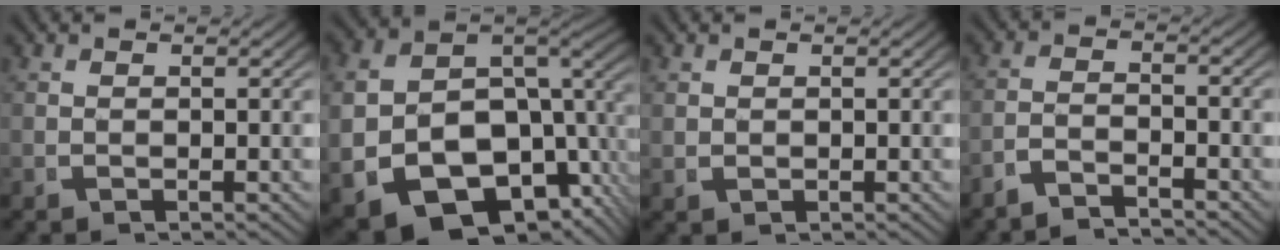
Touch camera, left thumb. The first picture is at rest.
{"total": 17.2, "force": [-3.6, 12.7, 11.0], "torque": [-0.221, -0.051, -0.046]}
{"total": 0.8, "force": [0.4, 0.6, 0.3], "torque": [-0.010, -0.005, 0.015]}
{"total": 2.8, "force": [-2.6, 0.7, 0.8], "torque": [-0.012, -0.007, -0.050]}